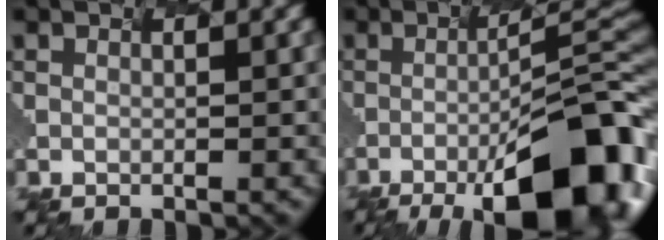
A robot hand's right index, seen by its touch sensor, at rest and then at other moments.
{"total": 13.6, "force": [-5.4, 3.3, 12.1], "torque": [-0.139, -0.005, -0.054]}